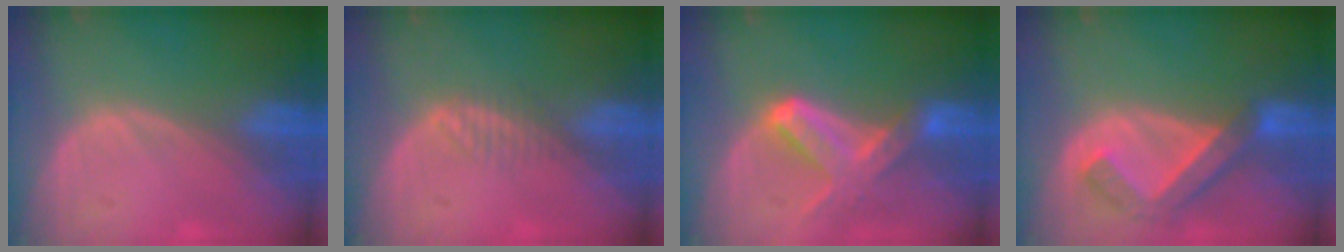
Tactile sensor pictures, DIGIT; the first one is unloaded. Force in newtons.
{"total": 2.0, "press": 1.8, "slide": 0.8}
{"total": 6.7, "press": 6.6, "slide": 1.3}
{"total": 5.8, "press": 5.8, "slide": 0.8}